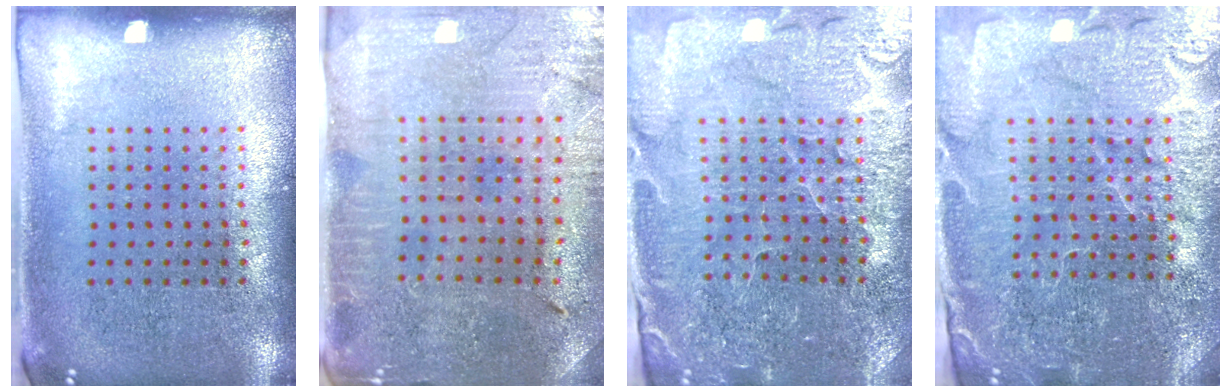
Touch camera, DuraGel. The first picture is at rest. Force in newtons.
{"total": 0.7, "press": 0.6, "slide": 0.3}
{"total": 3.4, "press": 3.4, "slide": 0.3}
{"total": 4.5, "press": 4.3, "slide": 1.4}